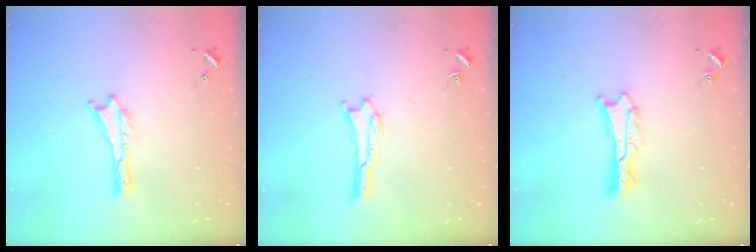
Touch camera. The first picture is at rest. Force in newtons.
{"total": 0.8, "press": 0.8, "slide": 0.2}
{"total": 1.1, "press": 1.1, "slide": 0.2}